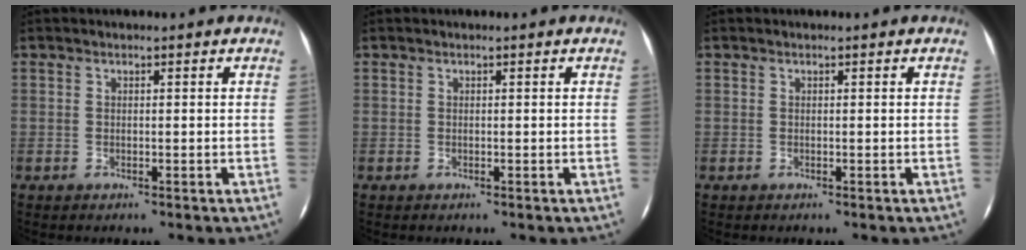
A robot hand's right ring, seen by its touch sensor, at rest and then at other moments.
{"total": 0.0}
{"total": 0.0}